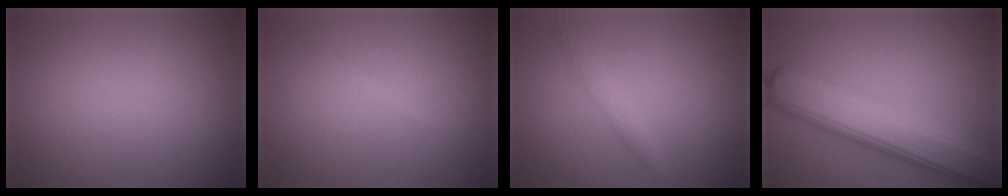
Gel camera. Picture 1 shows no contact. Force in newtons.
{"total": 0.7, "press": 0.7, "slide": 0.1}
{"total": 1.5, "press": 1.5, "slide": 0.0}
{"total": 8.3, "press": 8.3, "slide": 0.2}